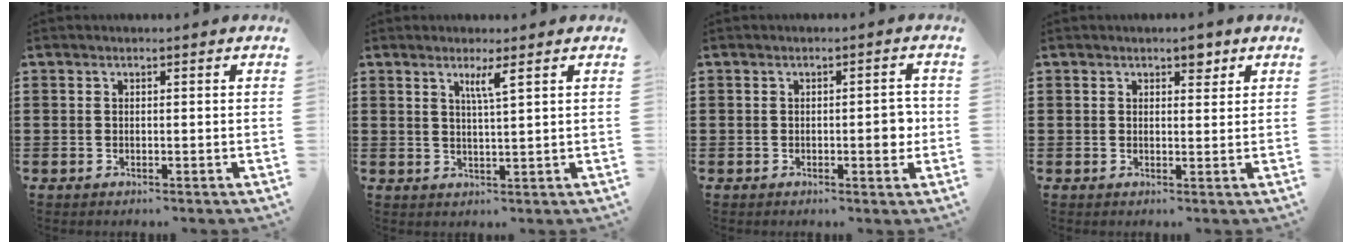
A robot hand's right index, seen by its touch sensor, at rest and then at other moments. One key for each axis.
{"total": 2.8, "fx": 1.7, "fy": -0.3, "fz": 2.2, "tx": -0.047, "ty": -0.006, "tz": 0.027}
{"total": 3.2, "fx": -0.4, "fy": 1.1, "fz": 3.0, "tx": -0.036, "ty": -0.004, "tz": -0.011}
{"total": 2.6, "fx": 1.9, "fy": 1.2, "fz": 1.4, "tx": -0.014, "ty": 0.000, "tz": 0.031}